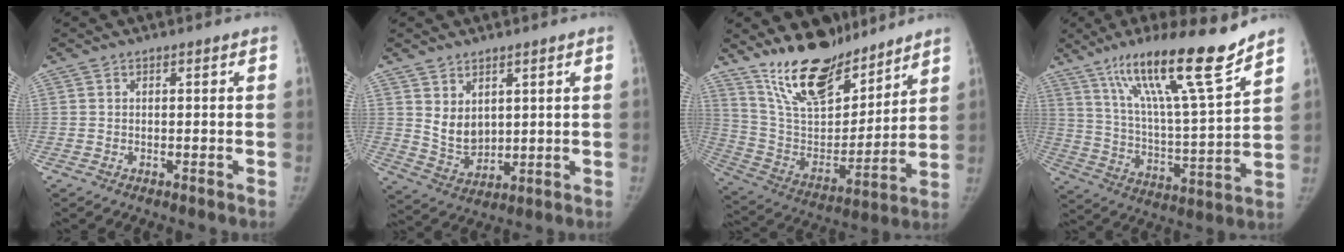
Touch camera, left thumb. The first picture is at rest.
{"total": 6.5, "force": [2.9, 4.4, 3.8], "torque": [-0.048, -0.032, 0.070]}
{"total": 20.0, "force": [15.7, 7.9, 9.5], "torque": [-0.118, -0.103, 0.283]}
{"total": 20.4, "force": [14.5, 1.4, 14.3], "torque": [-0.218, -0.071, 0.250]}